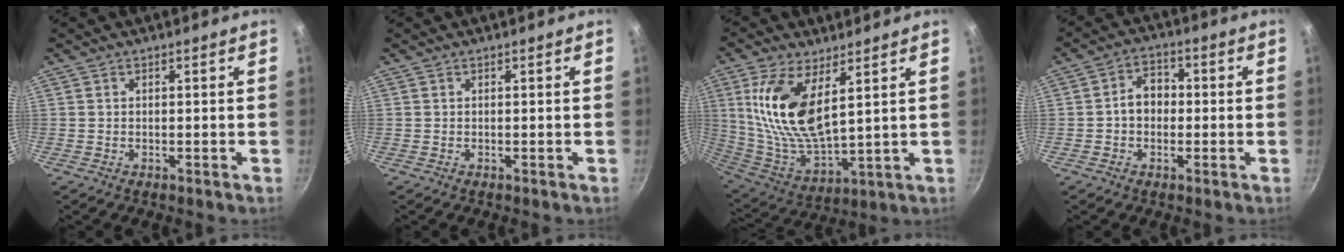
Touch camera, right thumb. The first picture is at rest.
{"total": 0.0}
{"total": 16.4, "force": [5.6, 7.2, 13.6], "torque": [-0.264, -0.045, 0.119]}
{"total": 5.7, "force": [-0.5, 4.5, 3.5], "torque": [-0.025, 0.018, -0.014]}